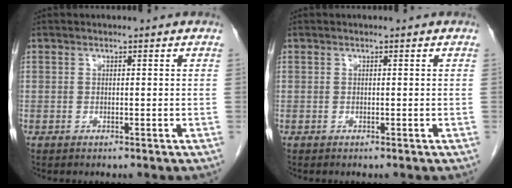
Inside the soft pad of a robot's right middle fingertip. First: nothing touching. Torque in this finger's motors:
{"motor_torque": [0.05, -0.27, 0.01, 0.00]}